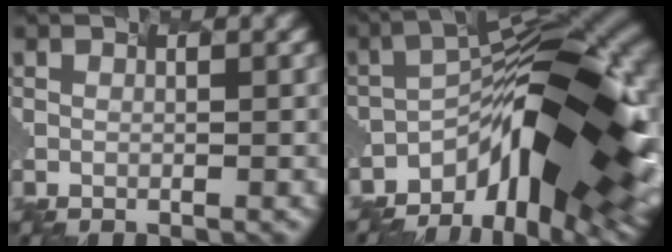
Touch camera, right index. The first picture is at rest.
{"total": 12.8, "force": [-6.6, 3.4, 10.4], "torque": [-0.165, 0.004, -0.099]}